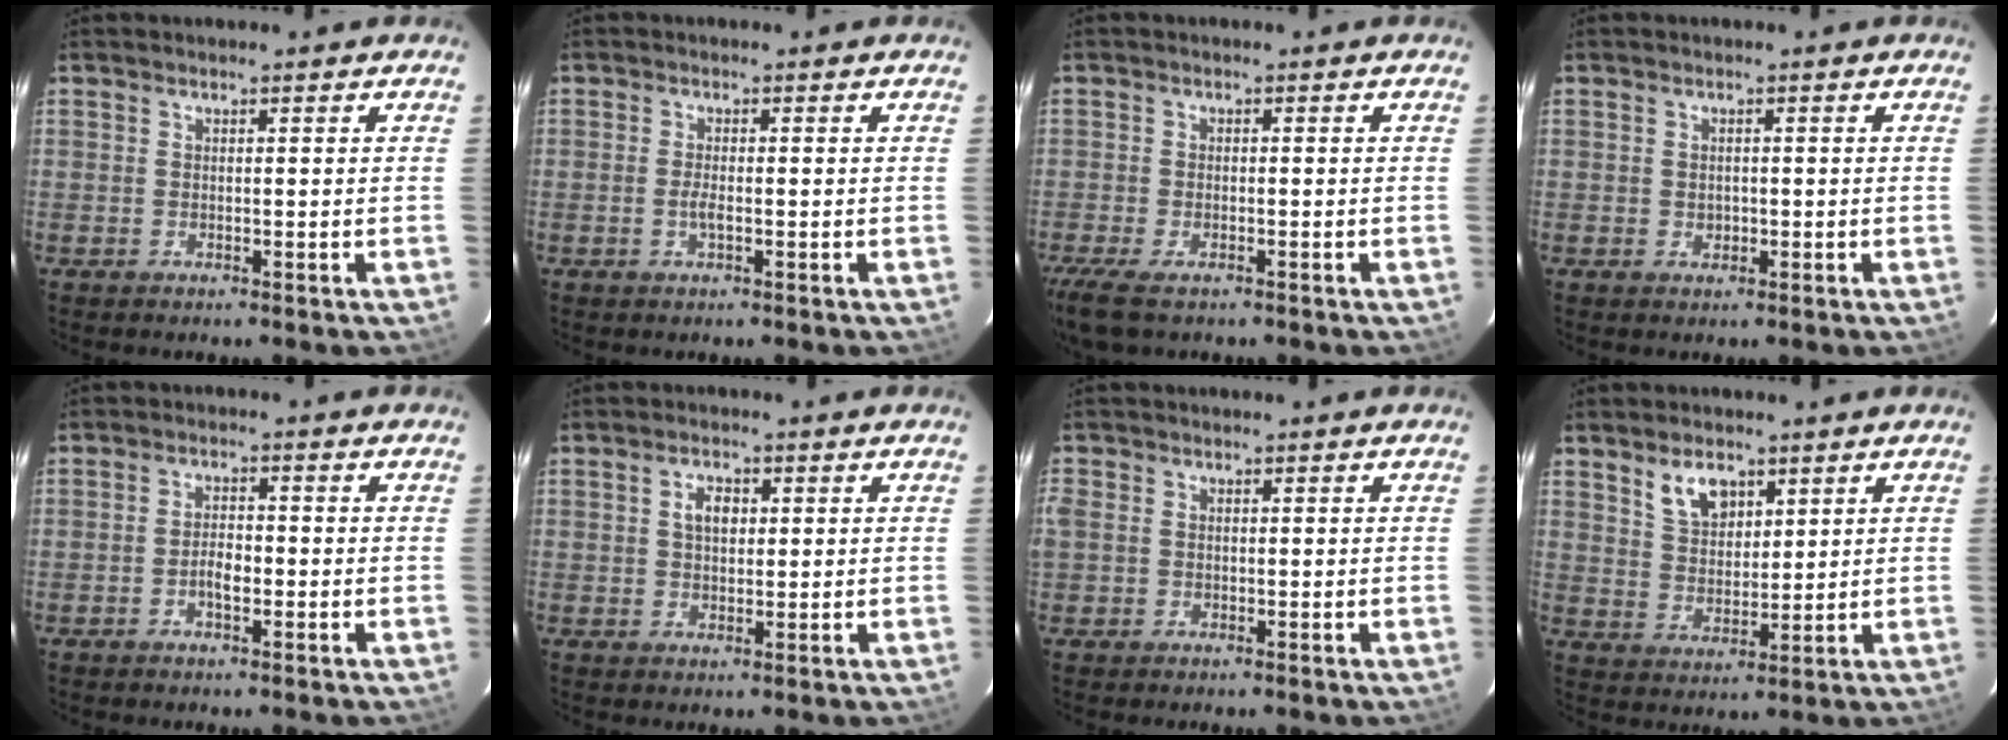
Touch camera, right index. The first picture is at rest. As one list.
[{"total": 1.6, "force": [-0.5, 0.3, 1.5], "torque": [-0.033, -0.001, -0.009]}, {"total": 7.2, "force": [-5.1, 2.8, 4.2], "torque": [-0.107, -0.029, -0.094]}, {"total": 1.2, "force": [-0.2, 1.1, 0.4], "torque": [-0.006, 0.001, 0.000]}, {"total": 2.7, "force": [-1.2, 1.1, 2.2], "torque": [-0.045, 0.005, -0.021]}, {"total": 3.3, "force": [0.9, 2.2, 2.3], "torque": [-0.036, 0.011, 0.017]}, {"total": 2.3, "force": [-0.4, 1.9, 1.2], "torque": [-0.024, -0.001, -0.012]}, {"total": 6.7, "force": [3.9, 3.7, 3.9], "torque": [-0.067, 0.008, 0.079]}]